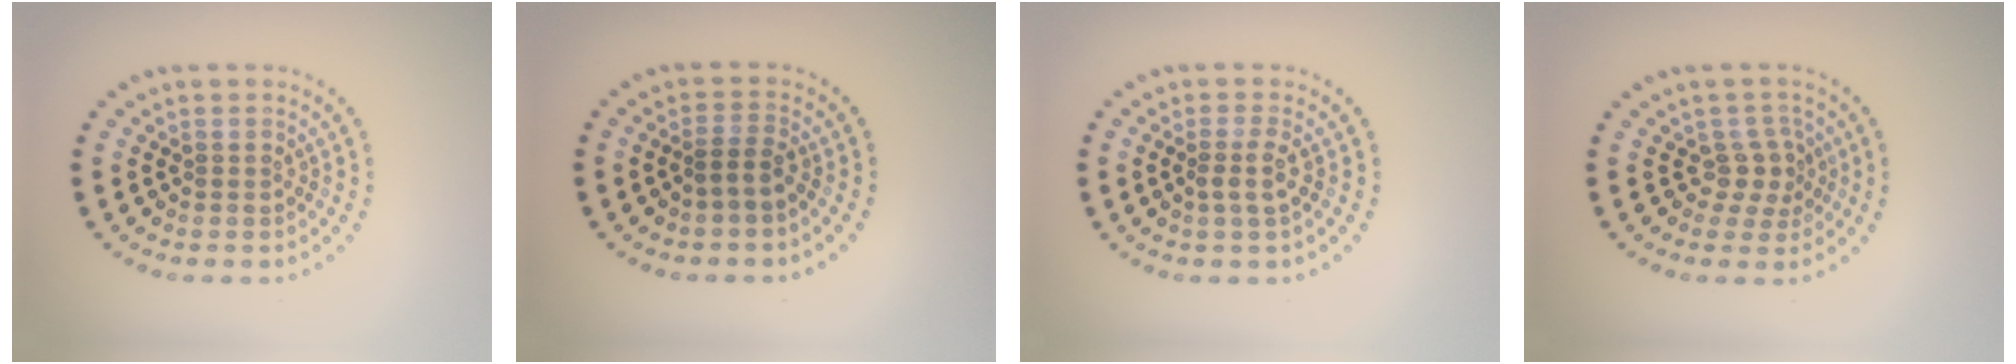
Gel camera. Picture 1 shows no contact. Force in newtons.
{"total": 1.6, "press": 1.3, "slide": 0.9}
{"total": 1.7, "press": 1.2, "slide": 1.1}
{"total": 2.3, "press": 1.7, "slide": 1.6}